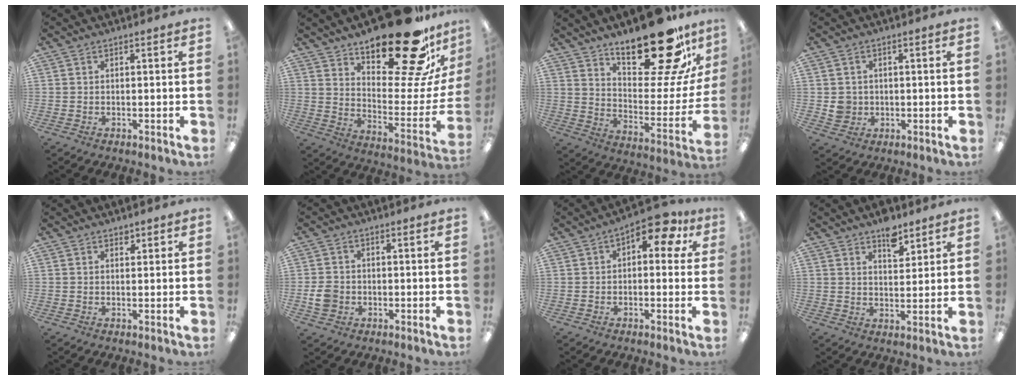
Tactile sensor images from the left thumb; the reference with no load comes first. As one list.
[{"total": 26.5, "force": [20.2, 8.6, 14.9], "torque": [-0.189, -0.146, 0.328]}, {"total": 24.7, "force": [18.6, 7.6, 14.4], "torque": [-0.197, -0.133, 0.303]}, {"total": 3.8, "force": [0.2, 3.7, 0.8], "torque": [-0.004, 0.002, 0.004]}, {"total": 1.3, "force": [1.1, 0.7, 0.4], "torque": [0.008, -0.006, 0.017]}, {"total": 4.5, "force": [-1.0, 3.8, 2.2], "torque": [-0.041, 0.000, -0.021]}, {"total": 8.8, "force": [3.8, 4.1, 6.8], "torque": [-0.087, -0.017, 0.058]}, {"total": 6.1, "force": [4.7, 3.0, 2.5], "torque": [-0.015, -0.031, 0.077]}]